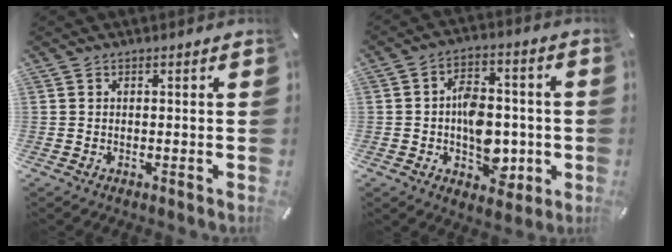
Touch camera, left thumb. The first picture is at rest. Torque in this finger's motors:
{"motor_torque": [1.26, 1.43, 0.87, 0.16, 0.23]}